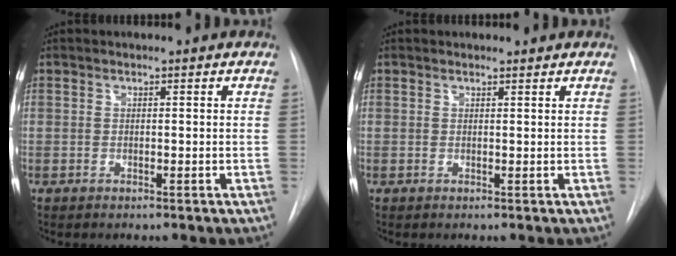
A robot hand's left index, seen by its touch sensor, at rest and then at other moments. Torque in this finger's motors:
{"motor_torque": [0.26, -0.24, 0.03, -0.01]}